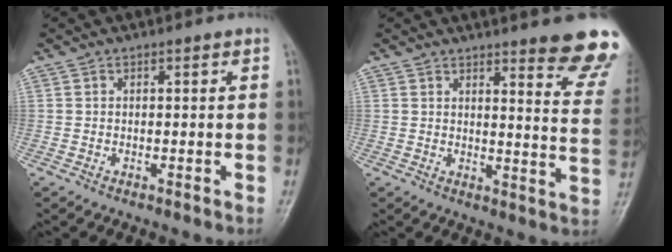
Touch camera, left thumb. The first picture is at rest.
{"total": 13.8, "force": [10.3, 2.0, 8.9], "torque": [-0.074, -0.068, 0.112]}